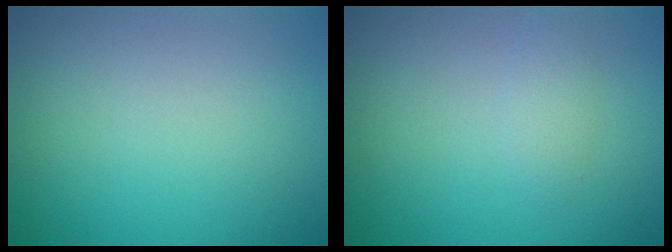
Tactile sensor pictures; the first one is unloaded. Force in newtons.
{"total": 1.1, "press": 1.1, "slide": 0.1}